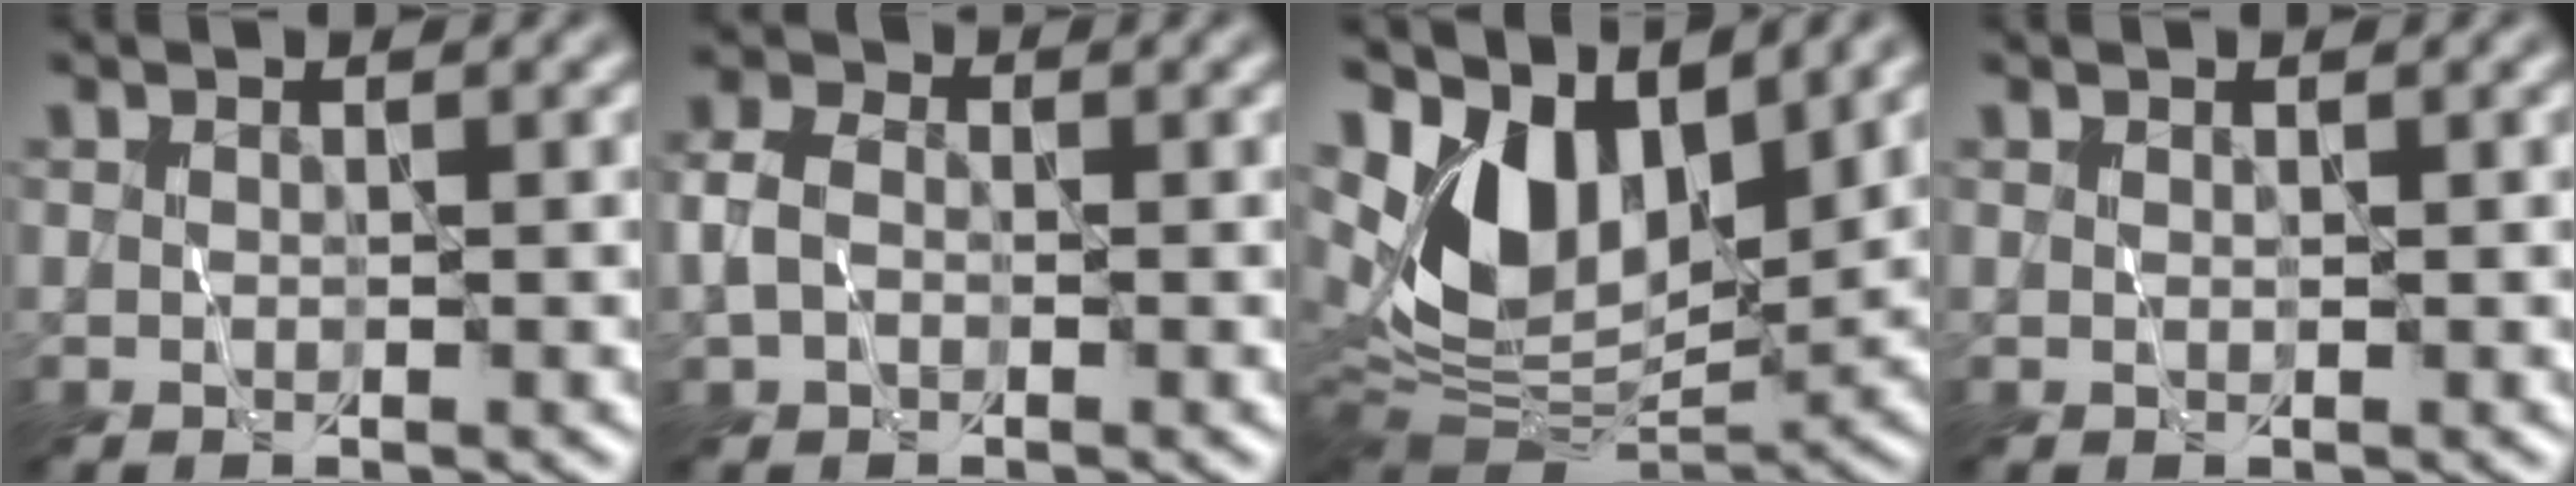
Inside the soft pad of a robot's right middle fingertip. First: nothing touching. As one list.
[{"total": 3.1, "force": [-0.3, 2.4, 1.9], "torque": [-0.045, 0.005, -0.014]}, {"total": 8.5, "force": [3.9, 5.2, 5.5], "torque": [-0.103, -0.014, 0.077]}, {"total": 0.0}]